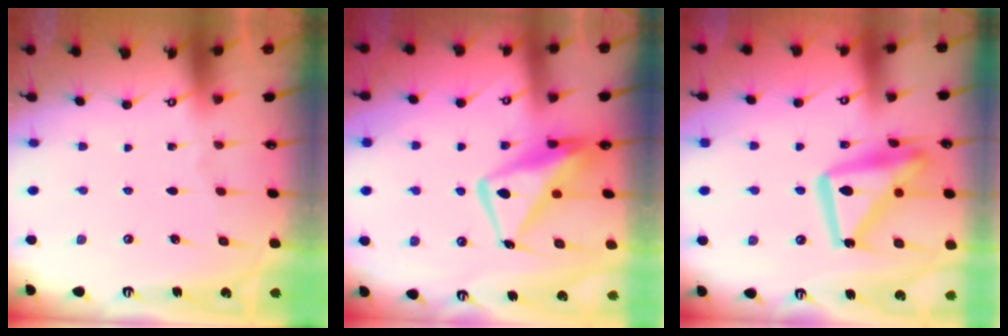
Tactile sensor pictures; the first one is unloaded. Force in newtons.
{"total": 12.8, "press": 12.7, "slide": 1.3}
{"total": 18.2, "press": 18.1, "slide": 1.6}